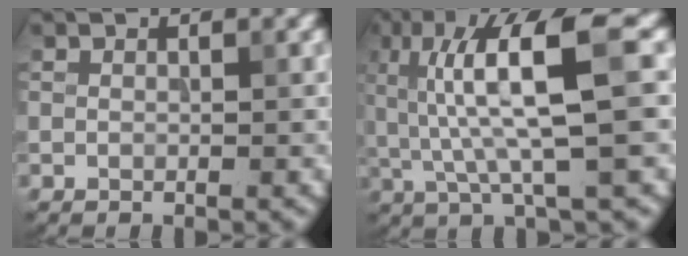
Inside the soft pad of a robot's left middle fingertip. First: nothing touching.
{"total": 9.1, "force": [1.4, 1.7, 8.9], "torque": [-0.156, 0.007, 0.028]}